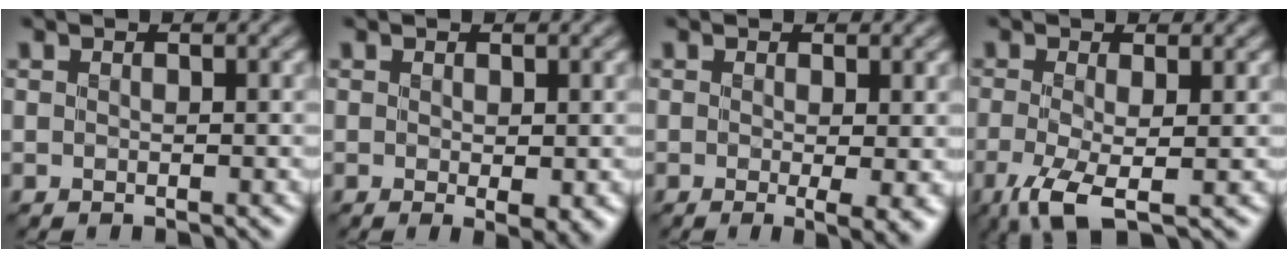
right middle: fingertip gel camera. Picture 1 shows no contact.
{"total": 1.7, "force": [-0.1, 0.3, 1.7], "torque": [-0.025, -0.005, 0.002]}
{"total": 2.9, "force": [0.0, 0.4, 2.9], "torque": [-0.037, -0.011, 0.002]}
{"total": 4.1, "force": [-1.6, 1.0, 3.7], "torque": [-0.087, -0.011, -0.034]}